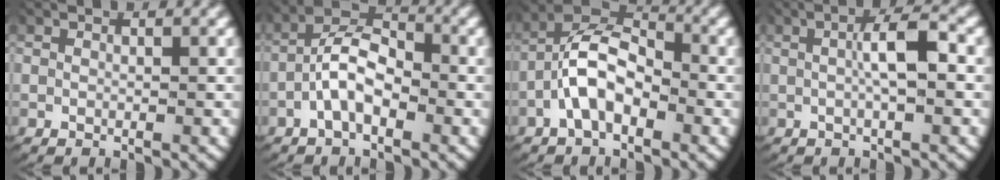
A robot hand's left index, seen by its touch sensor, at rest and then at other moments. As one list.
[{"total": 5.0, "force": [-0.9, 3.1, 3.8], "torque": [-0.057, 0.000, -0.026]}, {"total": 6.7, "force": [-0.8, 4.8, 4.6], "torque": [-0.080, -0.005, -0.026]}, {"total": 3.3, "force": [0.3, 0.6, 3.3], "torque": [-0.059, 0.008, 0.002]}]